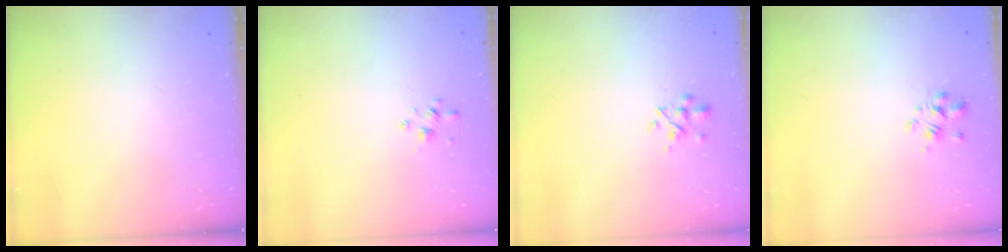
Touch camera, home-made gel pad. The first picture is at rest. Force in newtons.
{"total": 2.0, "press": 1.9, "slide": 0.7}
{"total": 2.7, "press": 2.6, "slide": 0.9}
{"total": 2.0, "press": 1.8, "slide": 0.9}